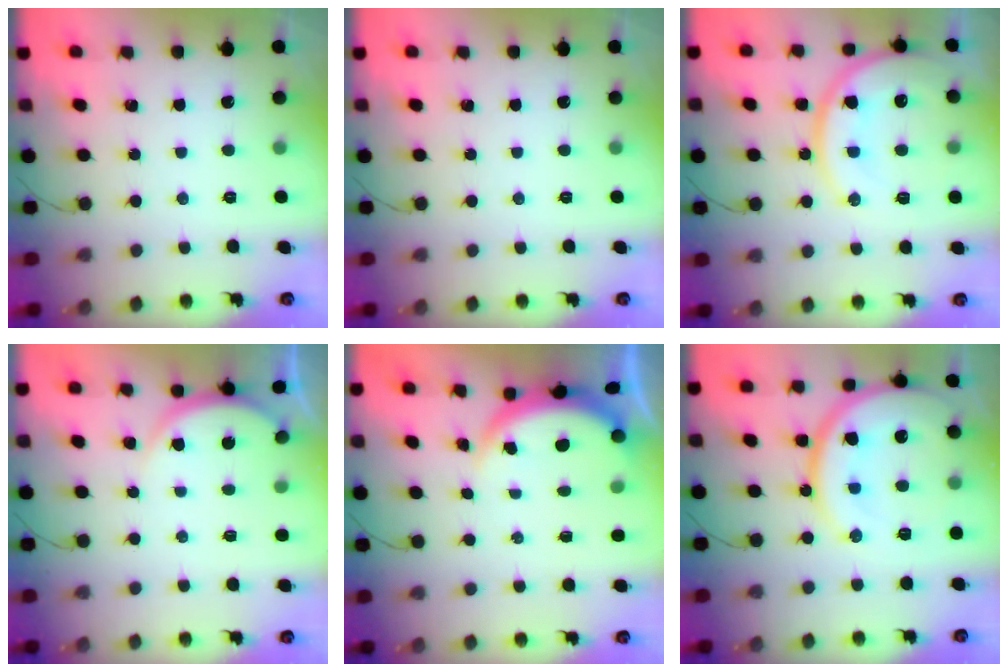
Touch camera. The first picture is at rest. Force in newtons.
{"total": 0.0}
{"total": 15.6, "press": 15.5, "slide": 1.7}
{"total": 4.4, "press": 4.4, "slide": 0.5}
{"total": 3.8, "press": 3.8, "slide": 0.7}
{"total": 18.2, "press": 18.1, "slide": 2.0}